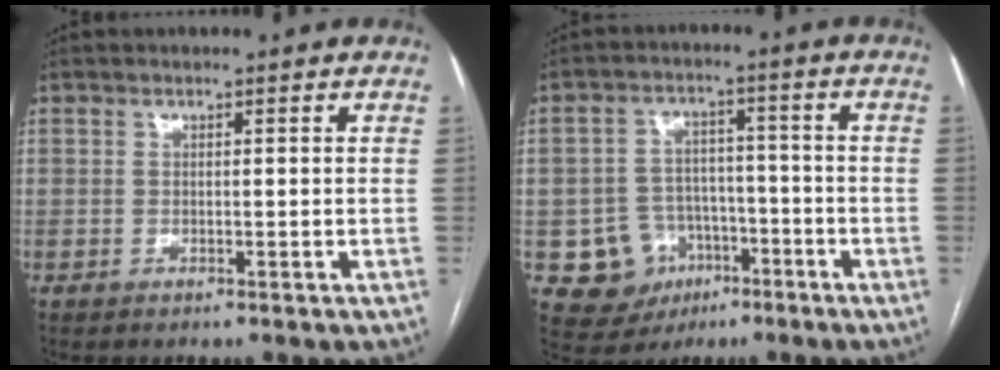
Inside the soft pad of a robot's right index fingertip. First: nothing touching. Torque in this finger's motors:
{"motor_torque": [0.44, -0.42, -0.09, -0.07]}